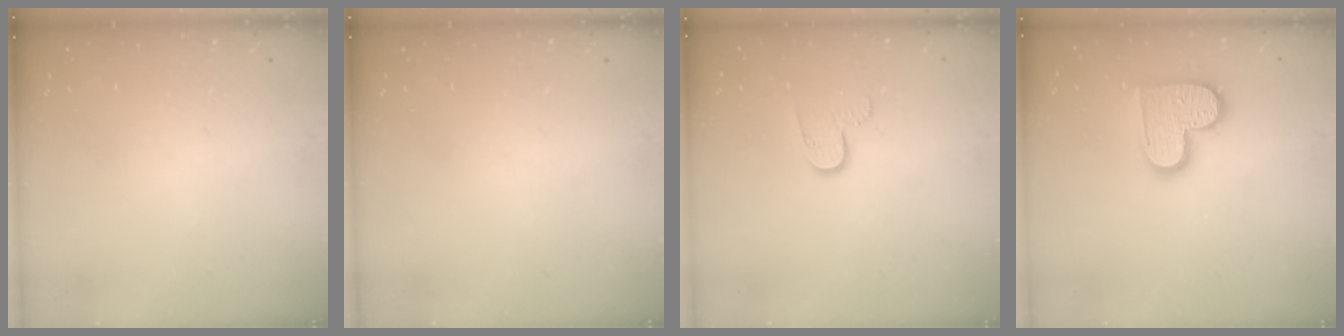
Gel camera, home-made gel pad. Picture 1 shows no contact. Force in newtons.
{"total": 0.0}
{"total": 6.7, "press": 6.7, "slide": 0.5}
{"total": 12.5, "press": 12.5, "slide": 0.7}